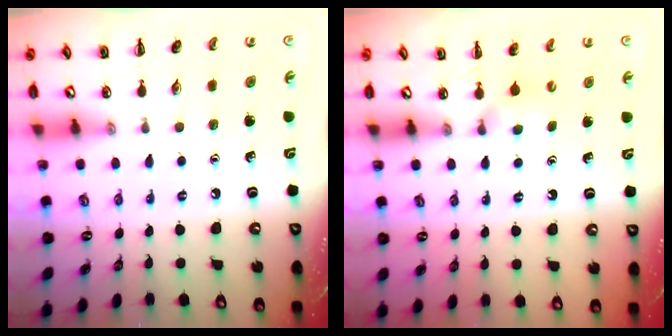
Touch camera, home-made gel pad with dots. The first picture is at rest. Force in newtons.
{"total": 2.4, "press": 2.1, "slide": 1.0}